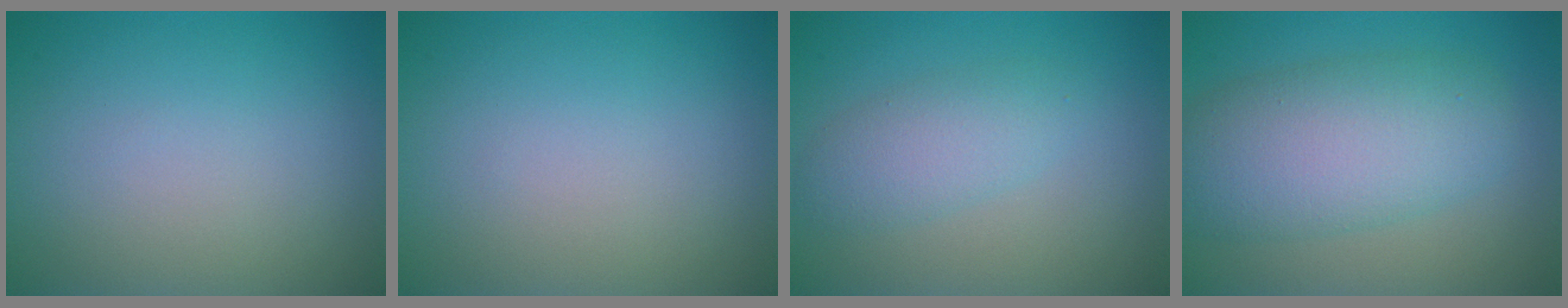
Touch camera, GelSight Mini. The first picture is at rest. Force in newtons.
{"total": 0.0}
{"total": 2.9, "press": 2.9, "slide": 0.1}
{"total": 7.5, "press": 7.5, "slide": 0.3}